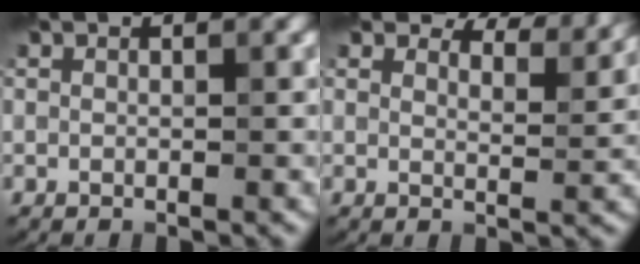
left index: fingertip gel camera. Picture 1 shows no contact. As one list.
[{"total": 6.8, "force": [5.9, 2.1, 2.7], "torque": [-0.038, 0.005, 0.069]}]